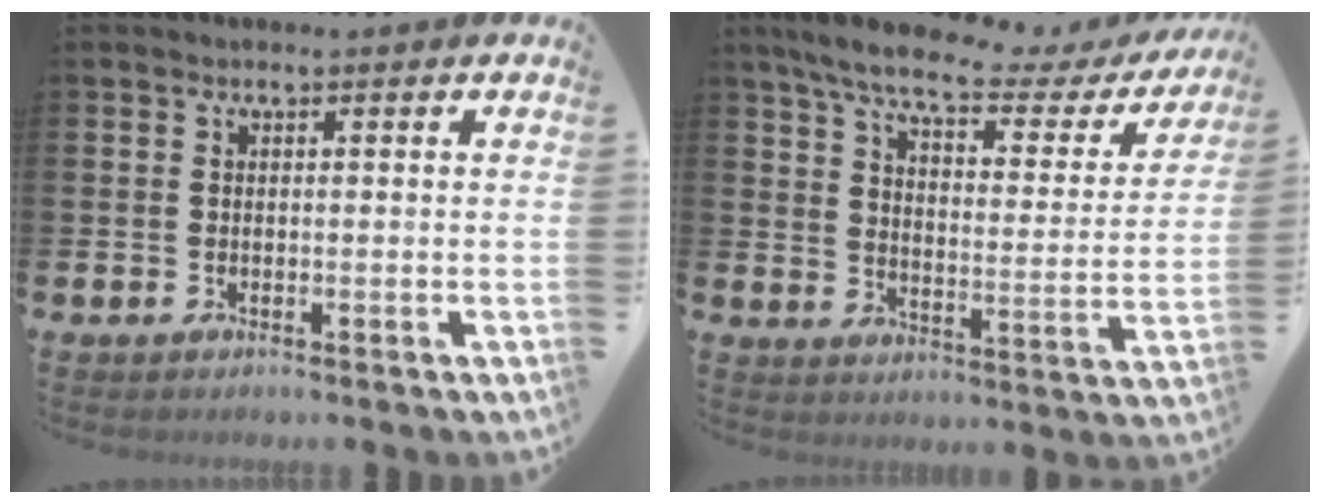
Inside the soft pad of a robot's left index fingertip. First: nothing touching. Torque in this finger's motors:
{"motor_torque": [1.11, -1.03, 0.68, 0.21]}